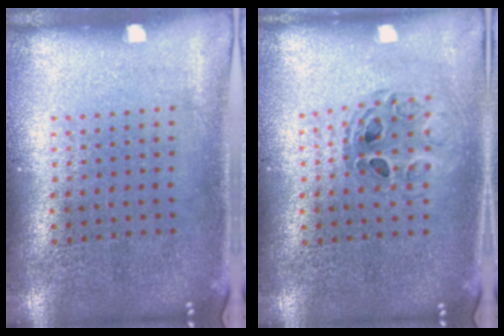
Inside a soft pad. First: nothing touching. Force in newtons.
{"total": 0.9, "press": 0.8, "slide": 0.1}